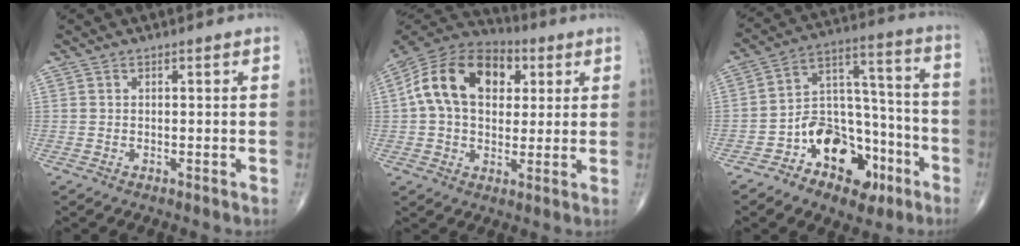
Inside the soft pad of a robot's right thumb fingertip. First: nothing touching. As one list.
[{"total": 18.2, "force": [4.1, 12.3, 12.7], "torque": [-0.208, 0.014, 0.061]}, {"total": 16.4, "force": [-8.1, 10.7, 9.5], "torque": [-0.101, 0.086, -0.128]}]